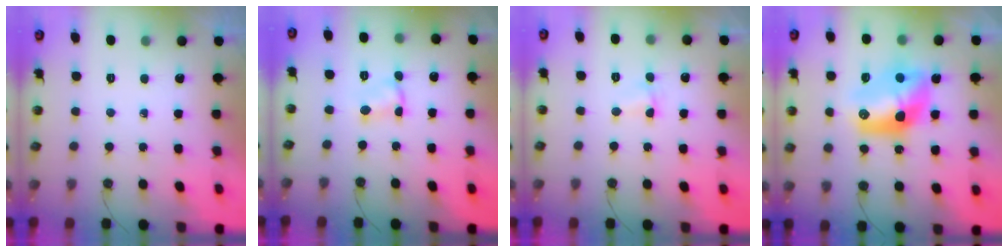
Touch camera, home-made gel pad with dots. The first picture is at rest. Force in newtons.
{"total": 1.8, "press": 1.8, "slide": 0.1}
{"total": 1.0, "press": 1.0, "slide": 0.4}
{"total": 13.8, "press": 13.7, "slide": 1.4}